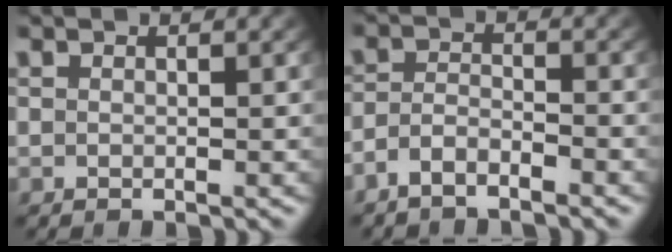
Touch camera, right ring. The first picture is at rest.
{"total": 3.1, "force": [-2.5, 1.4, 1.1], "torque": [-0.025, -0.007, -0.047]}